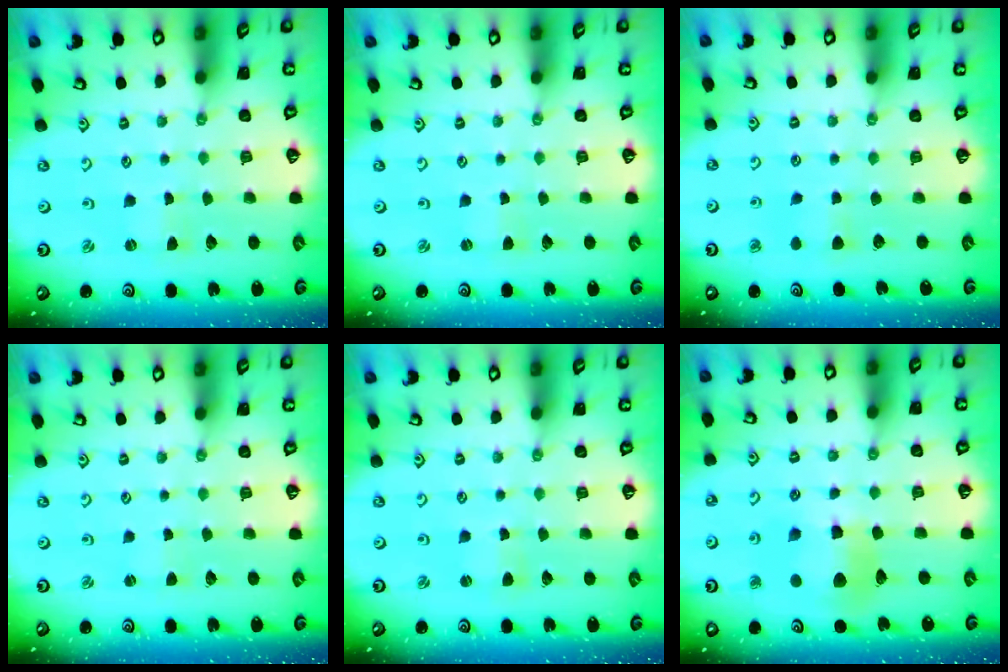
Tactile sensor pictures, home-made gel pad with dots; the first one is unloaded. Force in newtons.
{"total": 1.0, "press": 1.0, "slide": 0.3}
{"total": 4.5, "press": 4.4, "slide": 0.8}
{"total": 0.0}
{"total": 2.6, "press": 2.5, "slide": 0.4}
{"total": 10.5, "press": 10.4, "slide": 1.2}